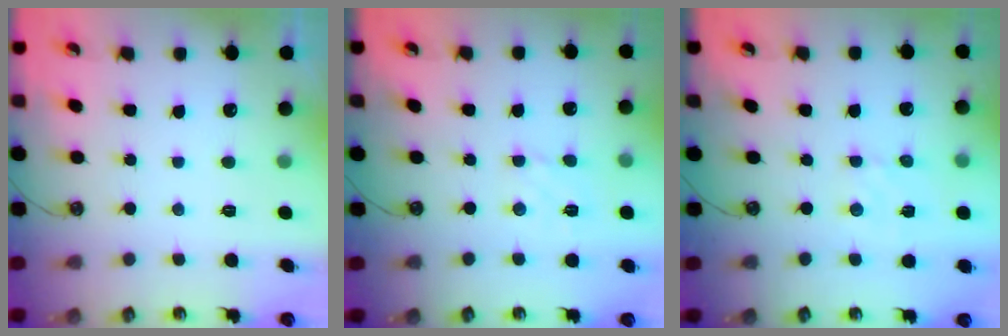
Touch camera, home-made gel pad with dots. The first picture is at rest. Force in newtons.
{"total": 2.7, "press": 2.7, "slide": 0.4}
{"total": 2.3, "press": 2.3, "slide": 0.4}